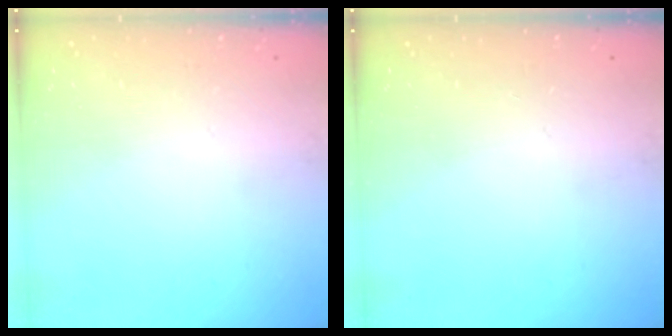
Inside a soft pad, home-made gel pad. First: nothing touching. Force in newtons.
{"total": 0.0}